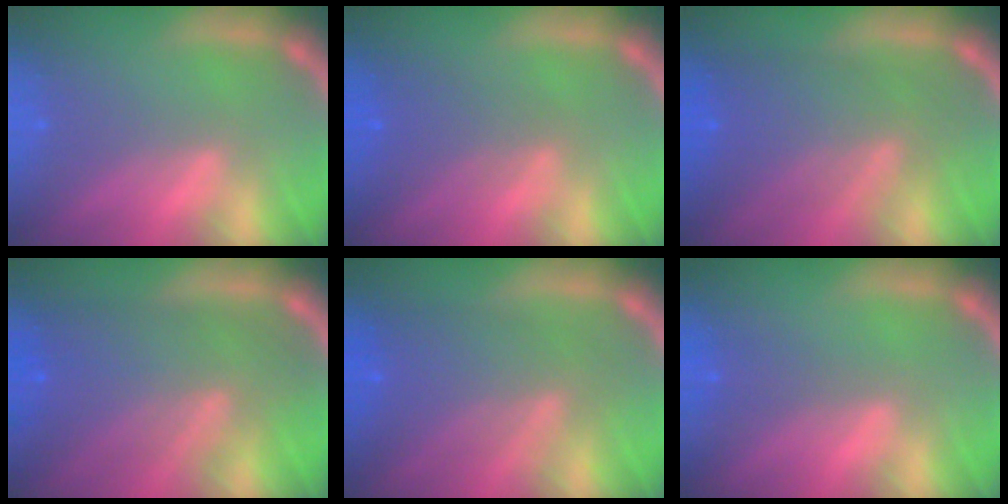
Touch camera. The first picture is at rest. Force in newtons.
{"total": 3.1}
{"total": 7.6}
{"total": 9.1}
{"total": 7.0}
{"total": 1.0}